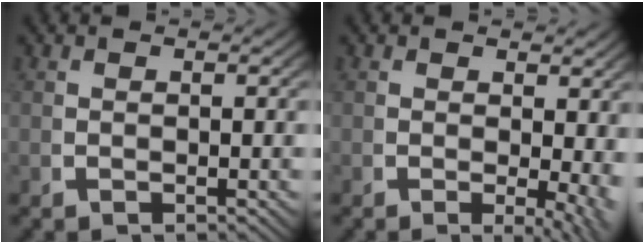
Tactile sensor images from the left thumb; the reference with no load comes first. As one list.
[{"total": 3.4, "force": [-0.3, 1.6, 3.0], "torque": [-0.034, -0.022, 0.002]}]